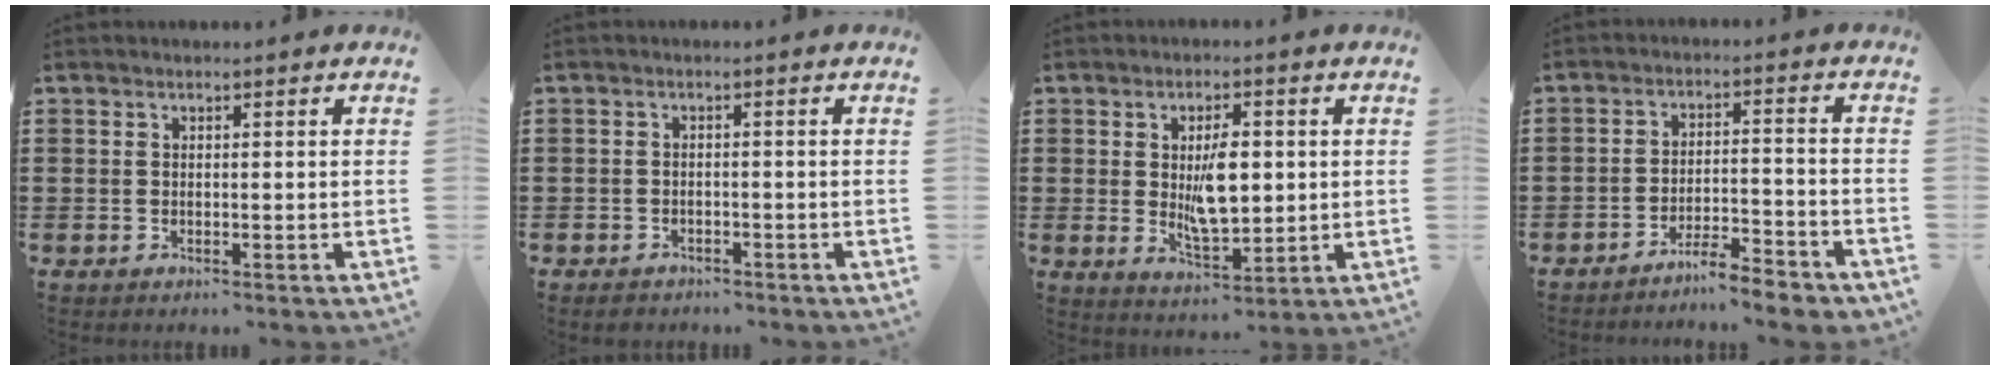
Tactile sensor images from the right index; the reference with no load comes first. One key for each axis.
{"total": 1.4, "fx": -1.3, "fy": 0.5, "fz": 0.2, "tx": -0.008, "ty": 0.002, "tz": -0.027}
{"total": 7.3, "fx": 0.6, "fy": 3.3, "fz": 6.5, "tx": -0.116, "ty": 0.001, "tz": 0.005}
{"total": 5.1, "fx": -4.8, "fy": 0.0, "fz": 1.7, "tx": -0.031, "ty": -0.002, "tz": -0.093}